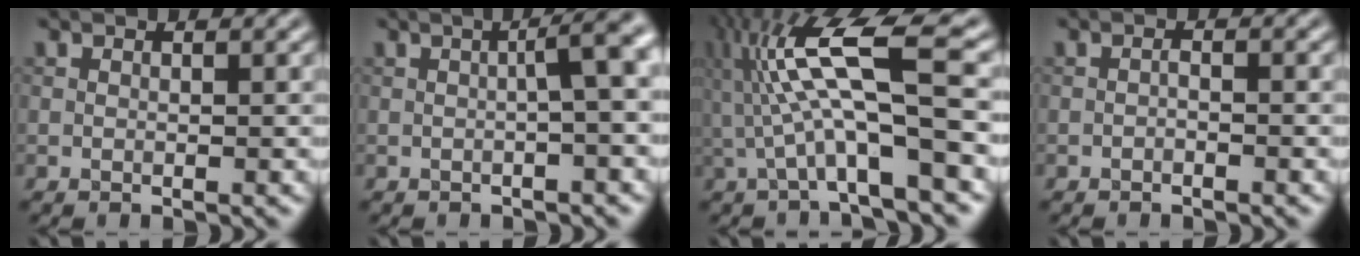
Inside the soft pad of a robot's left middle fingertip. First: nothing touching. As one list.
[{"total": 3.7, "force": [-0.1, 0.5, 3.7], "torque": [-0.050, 0.020, -0.009]}, {"total": 9.9, "force": [0.1, 1.9, 9.7], "torque": [-0.185, 0.024, -0.001]}, {"total": 0.7, "force": [-0.5, 0.2, 0.5], "torque": [-0.012, 0.002, -0.010]}]